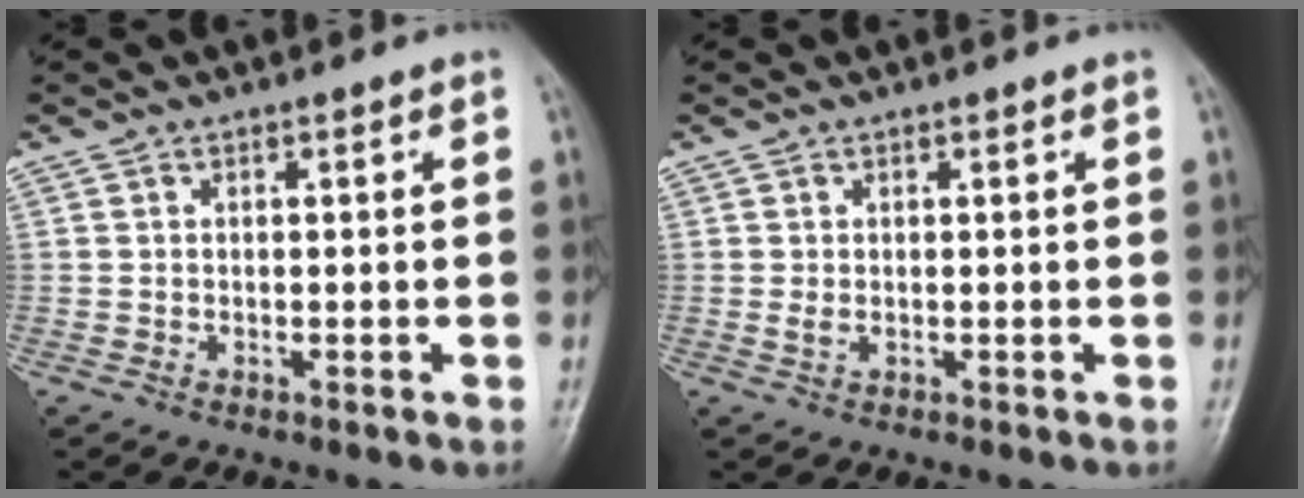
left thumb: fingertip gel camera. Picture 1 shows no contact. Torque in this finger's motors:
{"motor_torque": [-0.03, -0.15, 0.39, 0.00, 0.01]}